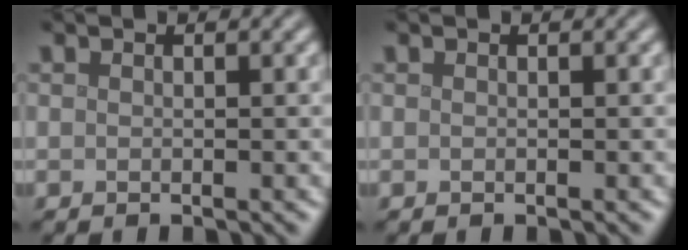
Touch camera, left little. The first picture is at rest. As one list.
[{"total": 0.0}]